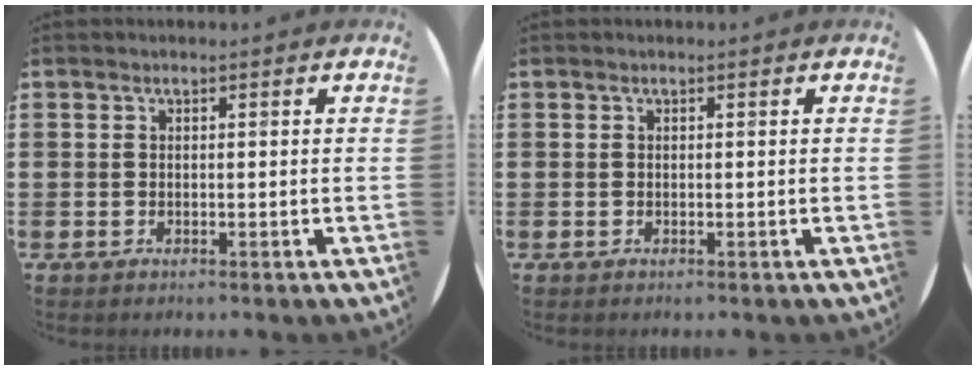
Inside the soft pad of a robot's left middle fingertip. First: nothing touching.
{"total": 0.0}